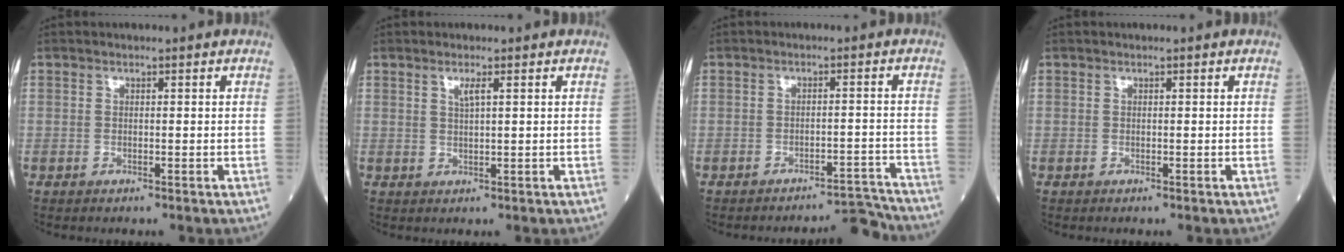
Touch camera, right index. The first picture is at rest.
{"total": 1.6, "force": [0.8, 0.0, 1.4], "torque": [-0.030, 0.000, 0.016]}
{"total": 5.4, "force": [-5.4, -0.5, -0.4], "torque": [0.020, 0.013, -0.075]}
{"total": 0.0}